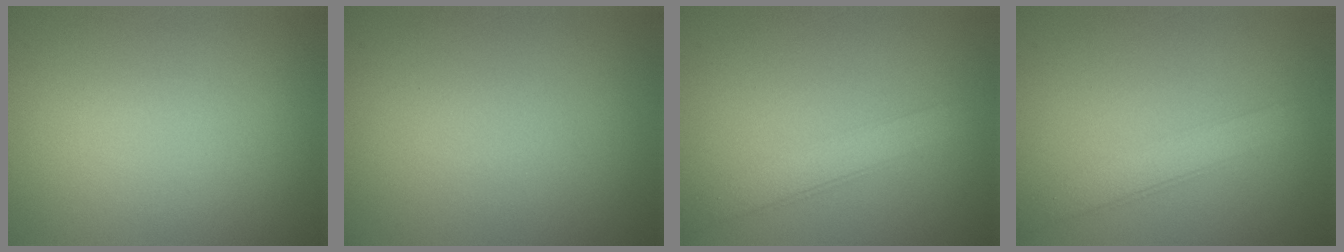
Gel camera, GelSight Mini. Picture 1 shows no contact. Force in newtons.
{"total": 0.0}
{"total": 2.5, "press": 2.5, "slide": 0.1}
{"total": 2.5, "press": 2.5, "slide": 0.1}